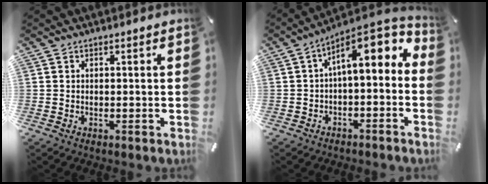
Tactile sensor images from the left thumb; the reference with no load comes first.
{"total": 10.4, "force": [2.8, 4.6, 8.9], "torque": [-0.130, -0.021, 0.044]}